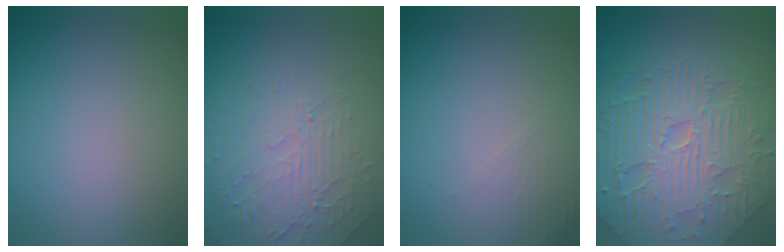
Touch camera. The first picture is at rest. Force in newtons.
{"total": 5.1, "press": 3.3, "slide": 3.9}
{"total": 1.3, "press": 1.2, "slide": 0.4}
{"total": 8.9, "press": 6.8, "slide": 5.7}